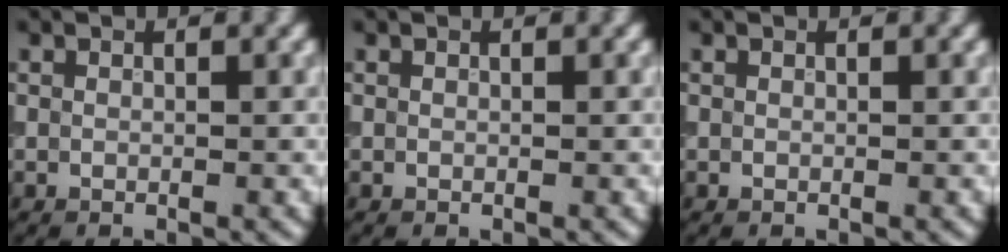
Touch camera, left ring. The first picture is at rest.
{"total": 0.0}
{"total": 0.0}